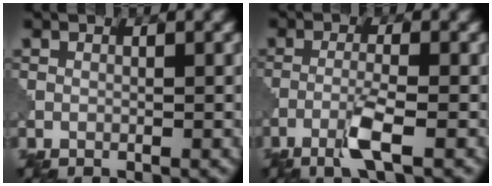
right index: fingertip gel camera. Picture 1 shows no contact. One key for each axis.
{"total": 3.1, "fx": -1.7, "fy": 0.1, "fz": 2.6, "tx": -0.053, "ty": 0.005, "tz": -0.043}